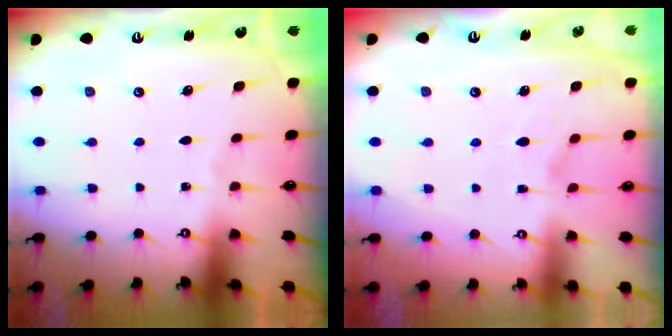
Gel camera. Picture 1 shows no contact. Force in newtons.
{"total": 2.4, "press": 2.1, "slide": 1.3}